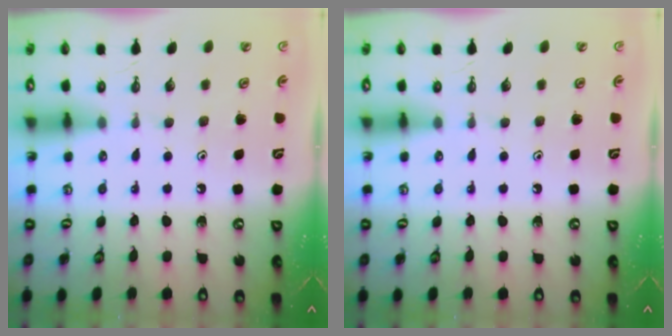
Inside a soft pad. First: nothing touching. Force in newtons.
{"total": 0.0}